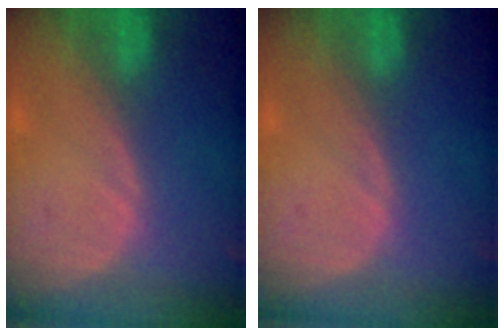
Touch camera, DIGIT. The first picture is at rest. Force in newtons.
{"total": 0.0}